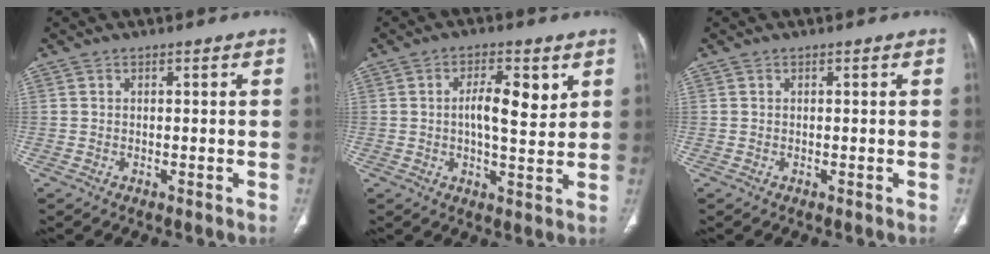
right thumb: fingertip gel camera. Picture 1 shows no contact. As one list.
[{"total": 7.7, "force": [2.1, 2.9, 6.8], "torque": [-0.098, -0.013, 0.031]}, {"total": 0.0}]